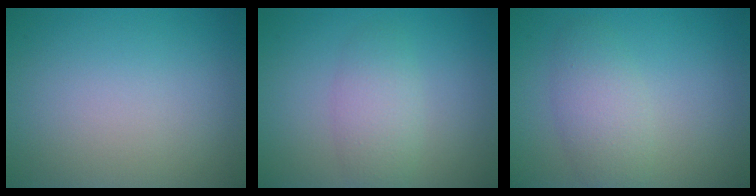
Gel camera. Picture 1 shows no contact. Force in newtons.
{"total": 2.8, "press": 2.8, "slide": 0.2}
{"total": 3.2, "press": 3.2, "slide": 0.1}